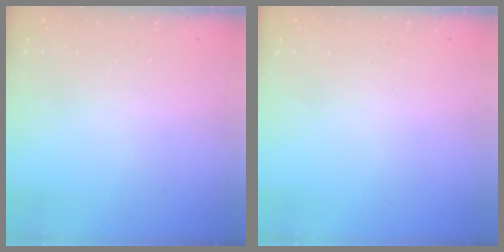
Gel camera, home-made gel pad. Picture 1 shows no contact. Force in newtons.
{"total": 0.0}